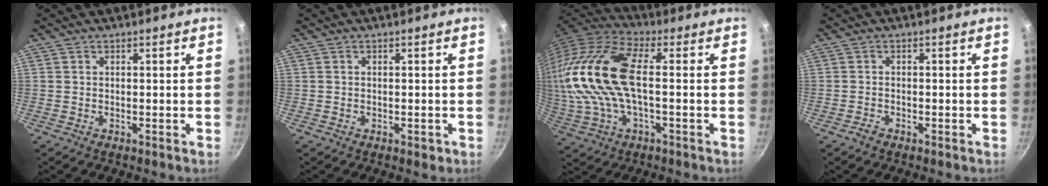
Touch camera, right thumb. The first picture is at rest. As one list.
[{"total": 1.2, "force": [-0.5, 0.7, 0.8], "torque": [-0.009, 0.002, -0.006]}, {"total": 20.0, "force": [0.9, 8.8, 17.9], "torque": [-0.372, 0.019, 0.005]}, {"total": 1.3, "force": [-1.0, 0.6, 0.6], "torque": [-0.016, 0.008, -0.020]}]